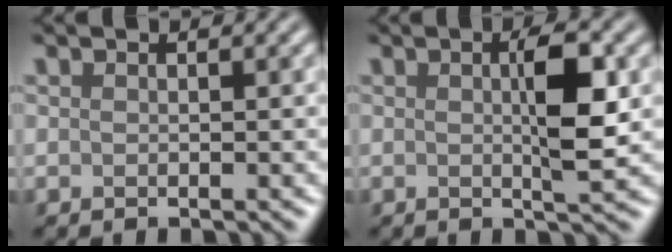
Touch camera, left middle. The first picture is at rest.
{"total": 4.2, "force": [0.5, 0.8, 4.1], "torque": [-0.065, 0.001, 0.006]}